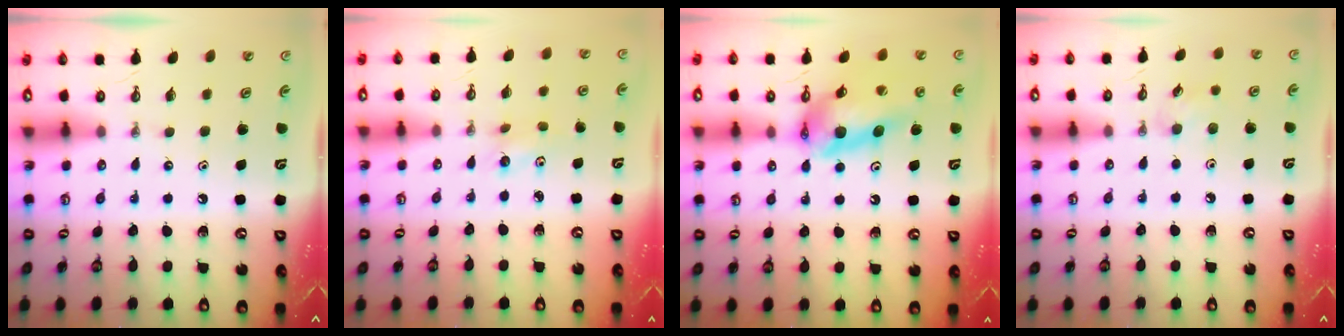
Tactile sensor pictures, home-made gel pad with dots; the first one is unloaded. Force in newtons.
{"total": 6.9, "press": 4.9, "slide": 4.8}
{"total": 13.9, "press": 13.8, "slide": 1.4}
{"total": 5.2, "press": 5.0, "slide": 1.4}